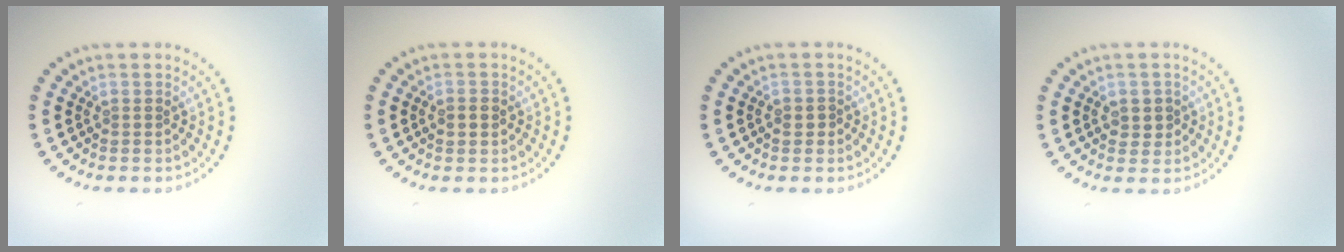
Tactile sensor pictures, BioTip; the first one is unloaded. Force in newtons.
{"total": 1.8, "press": 1.8, "slide": 0.1}
{"total": 0.7, "press": 0.6, "slide": 0.3}
{"total": 1.5, "press": 1.4, "slide": 0.2}